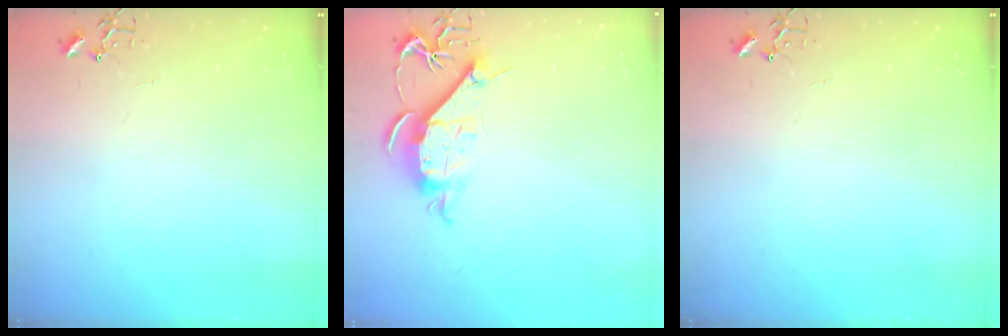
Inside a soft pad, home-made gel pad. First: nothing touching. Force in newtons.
{"total": 11.1, "press": 11.1, "slide": 0.9}
{"total": 0.0}